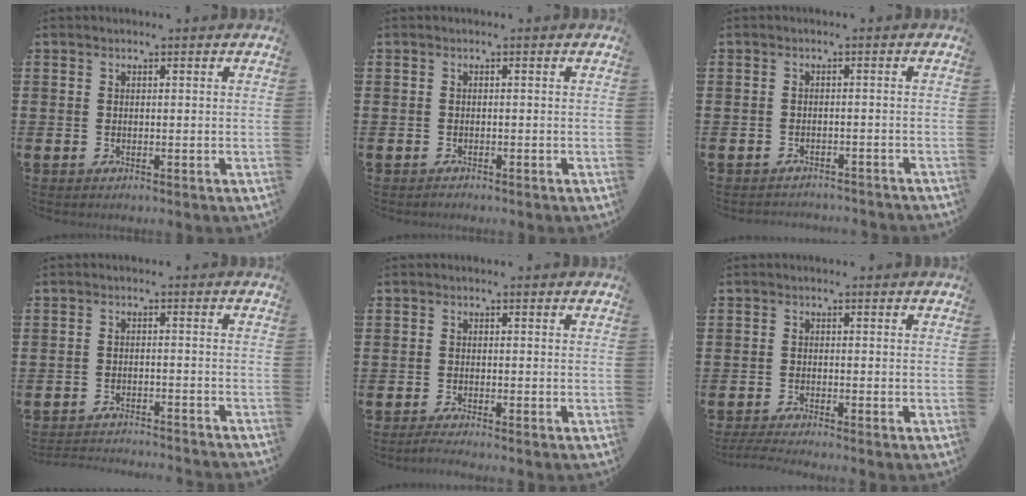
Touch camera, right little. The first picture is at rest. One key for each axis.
{"total": 0.0}
{"total": 1.2, "fx": -1.2, "fy": 0.0, "fz": -0.1, "tx": -0.003, "ty": 0.003, "tz": -0.027}
{"total": 2.4, "fx": -2.4, "fy": -0.1, "fz": 0.0, "tx": -0.004, "ty": 0.002, "tz": -0.053}
{"total": 0.9, "fx": -0.8, "fy": 0.0, "fz": 0.6, "tx": -0.011, "ty": -0.002, "tz": -0.015}
{"total": 1.6, "fx": -1.3, "fy": 0.0, "fz": 0.9, "tx": -0.013, "ty": 0.002, "tz": -0.025}